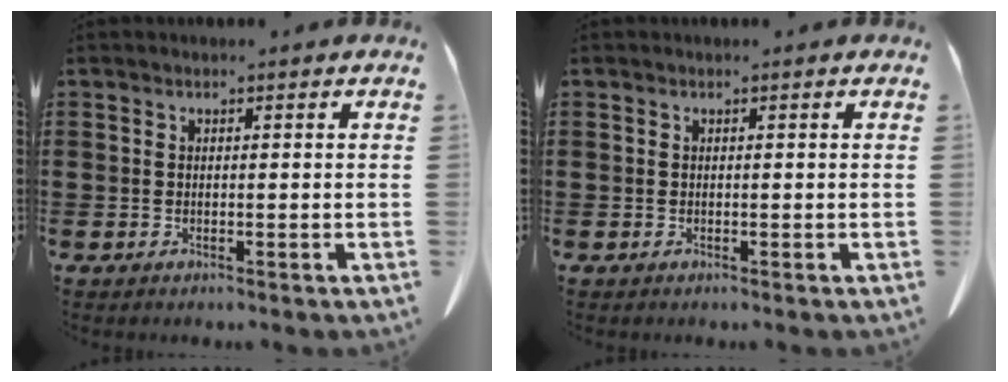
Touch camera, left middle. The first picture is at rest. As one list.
[{"total": 0.0}]